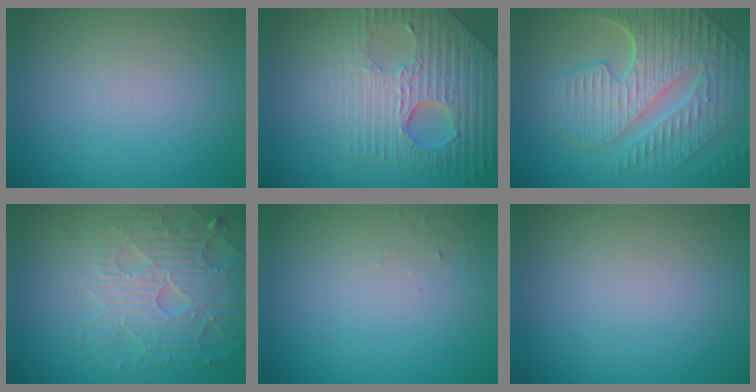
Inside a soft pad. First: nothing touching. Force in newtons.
{"total": 6.3, "press": 5.3, "slide": 3.4}
{"total": 9.1, "press": 6.1, "slide": 6.7}
{"total": 5.3, "press": 4.9, "slide": 2.2}
{"total": 0.6, "press": 0.6, "slide": 0.1}
{"total": 0.0}